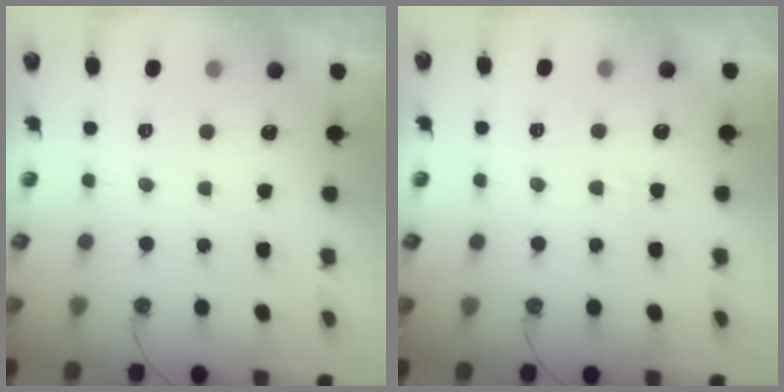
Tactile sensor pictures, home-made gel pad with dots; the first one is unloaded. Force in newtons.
{"total": 1.4, "press": 1.3, "slide": 0.2}